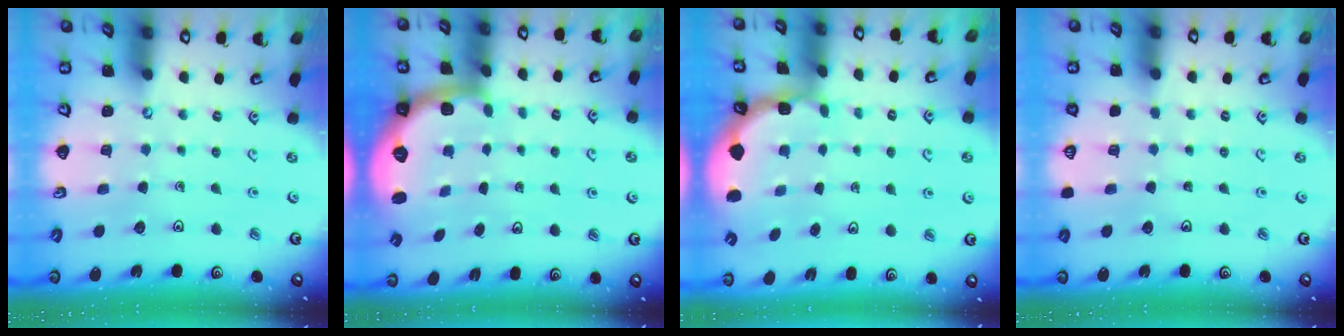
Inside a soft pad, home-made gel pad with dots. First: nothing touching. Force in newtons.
{"total": 1.9, "press": 1.8, "slide": 0.4}
{"total": 1.3, "press": 1.2, "slide": 0.4}
{"total": 0.0}